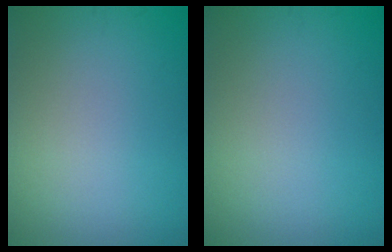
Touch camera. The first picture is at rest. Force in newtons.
{"total": 0.0}